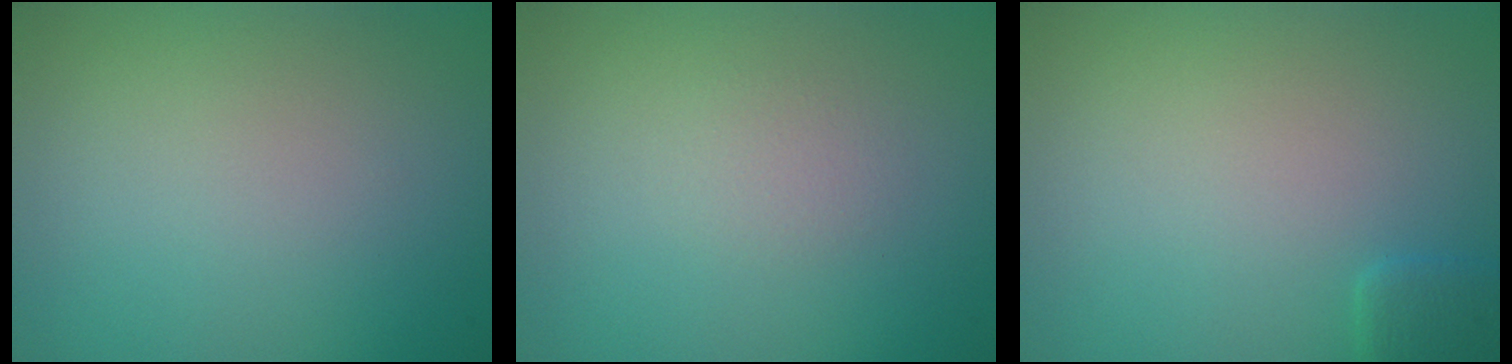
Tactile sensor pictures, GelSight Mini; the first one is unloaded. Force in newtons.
{"total": 0.9, "press": 0.8, "slide": 0.1}
{"total": 1.5, "press": 1.5, "slide": 0.1}